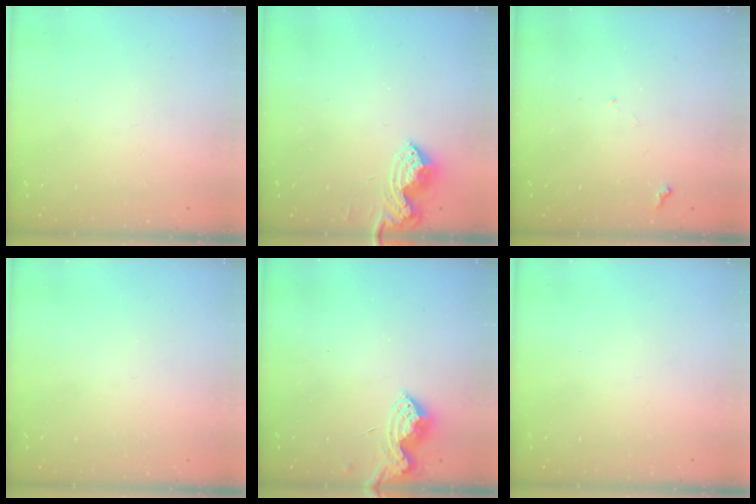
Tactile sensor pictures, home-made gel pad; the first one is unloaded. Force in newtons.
{"total": 8.6, "press": 8.6, "slide": 0.4}
{"total": 5.6, "press": 5.6, "slide": 0.5}
{"total": 0.0}
{"total": 7.3, "press": 7.2, "slide": 0.7}
{"total": 0.0}